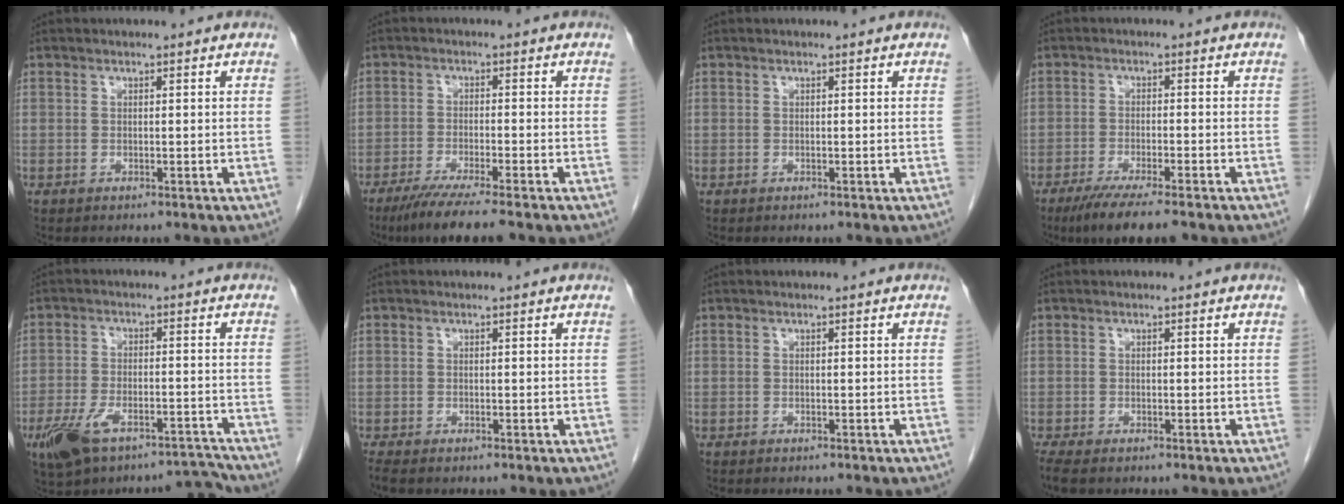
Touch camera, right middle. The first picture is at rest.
{"total": 7.3, "force": [-5.6, -0.4, 4.7], "torque": [-0.075, -0.020, -0.093]}
{"total": 0.0}
{"total": 7.6, "force": [-5.8, 0.3, 4.9], "torque": [-0.079, -0.019, -0.094]}
{"total": 9.4, "force": [-7.6, 2.9, 4.8], "torque": [-0.083, 0.022, -0.127]}
{"total": 1.8, "force": [-1.5, 0.5, 0.9], "torque": [-0.019, -0.007, -0.024]}
{"total": 1.4, "force": [-1.2, 0.3, 0.6], "torque": [-0.011, -0.002, -0.013]}
{"total": 3.1, "force": [-2.4, 1.0, 1.7], "torque": [-0.036, -0.011, -0.038]}